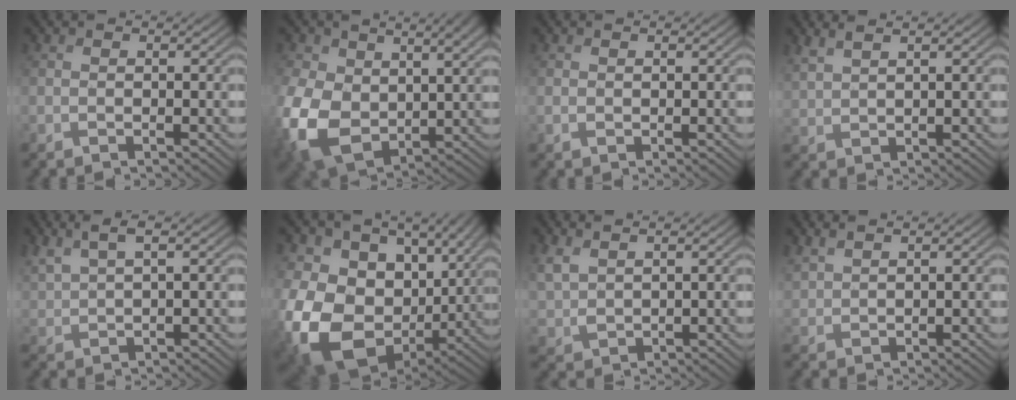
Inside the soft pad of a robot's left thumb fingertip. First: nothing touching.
{"total": 15.7, "force": [0.4, 10.8, 11.4], "torque": [-0.302, -0.046, 0.020]}
{"total": 0.8, "force": [0.2, 0.5, 0.5], "torque": [-0.014, -0.001, 0.007]}
{"total": 3.0, "force": [2.4, 0.6, 1.8], "torque": [-0.041, 0.007, 0.054]}
{"total": 4.9, "force": [3.0, 1.5, 3.6], "torque": [-0.092, 0.011, 0.066]}
{"total": 18.8, "force": [-0.3, 14.3, 12.1], "torque": [-0.279, -0.055, 0.027]}
{"total": 3.7, "force": [2.3, 2.0, 2.2], "torque": [-0.066, -0.002, 0.053]}
{"total": 2.7, "force": [2.3, 0.7, 1.2], "torque": [-0.032, 0.006, 0.055]}